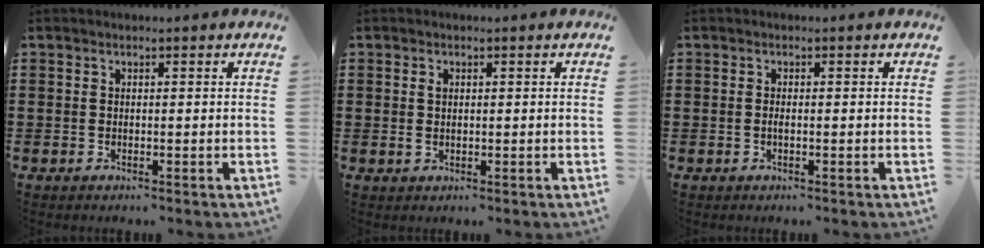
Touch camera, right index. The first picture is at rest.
{"total": 1.0, "force": [0.2, 0.6, 0.8], "torque": [-0.018, 0.004, 0.003]}
{"total": 0.7, "force": [-0.3, 0.1, 0.7], "torque": [-0.013, -0.004, -0.005]}